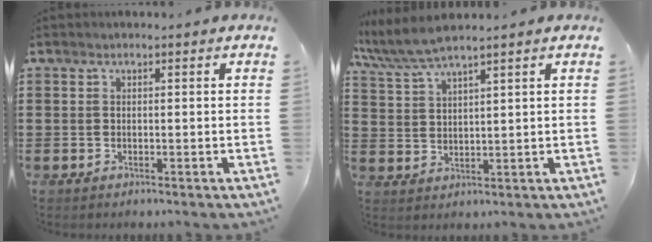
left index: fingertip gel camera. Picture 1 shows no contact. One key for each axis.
{"total": 5.1, "fx": 4.4, "fy": 0.2, "fz": 2.6, "tx": -0.065, "ty": -0.012, "tz": 0.078}